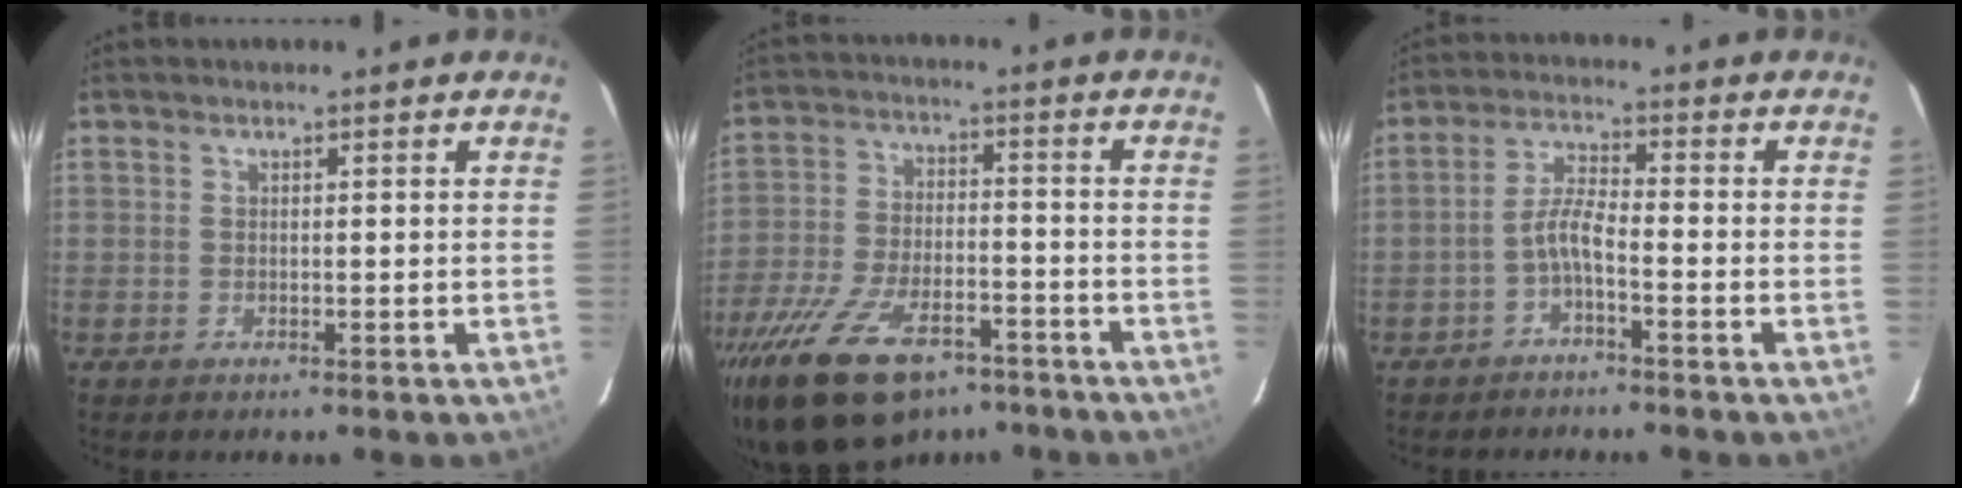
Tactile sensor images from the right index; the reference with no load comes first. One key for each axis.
{"total": 19.8, "fx": -13.6, "fy": 9.3, "fz": 11.0, "tx": -0.234, "ty": -0.026, "tz": -0.226}
{"total": 3.9, "fx": -2.3, "fy": 0.5, "fz": 3.1, "tx": -0.075, "ty": 0.013, "tz": -0.046}